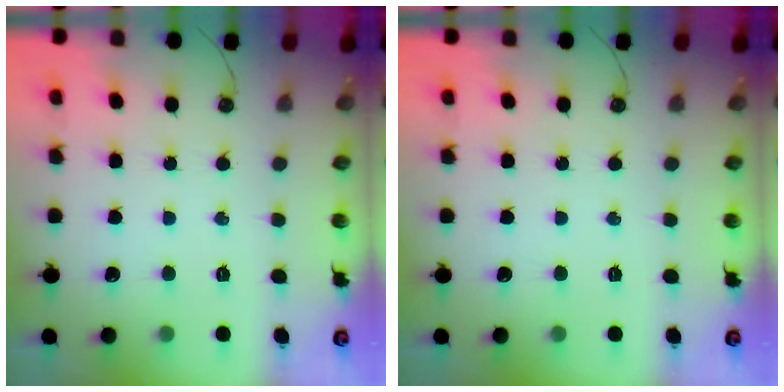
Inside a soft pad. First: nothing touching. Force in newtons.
{"total": 0.0}